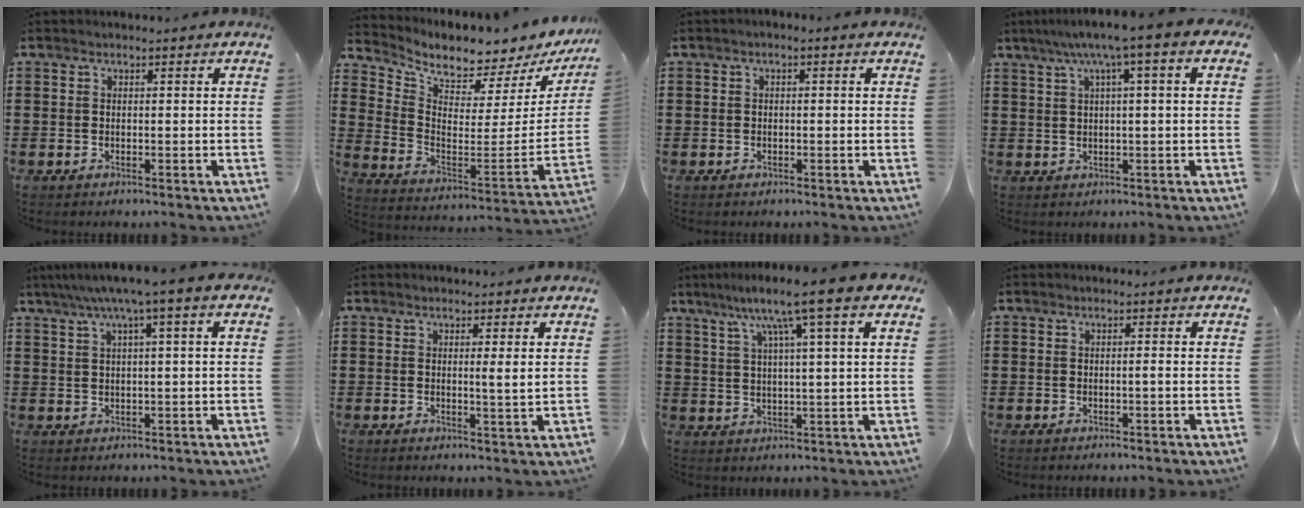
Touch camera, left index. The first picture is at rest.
{"total": 5.0, "force": [4.9, 0.4, 0.9], "torque": [-0.046, -0.068, 0.078]}
{"total": 0.7, "force": [-0.4, 0.2, 0.5], "torque": [-0.010, -0.002, -0.007]}
{"total": 5.4, "force": [1.8, 0.0, 5.1], "torque": [-0.103, -0.003, 0.024]}
{"total": 4.5, "force": [1.6, -0.3, 4.2], "torque": [-0.084, -0.001, 0.023]}
{"total": 2.2, "force": [0.8, -0.2, 2.0], "torque": [-0.042, -0.004, 0.013]}
{"total": 8.9, "force": [5.1, 0.0, 7.2], "torque": [-0.156, -0.007, 0.082]}
{"total": 0.6, "force": [-0.3, -0.2, 0.5], "torque": [-0.010, -0.002, -0.005]}